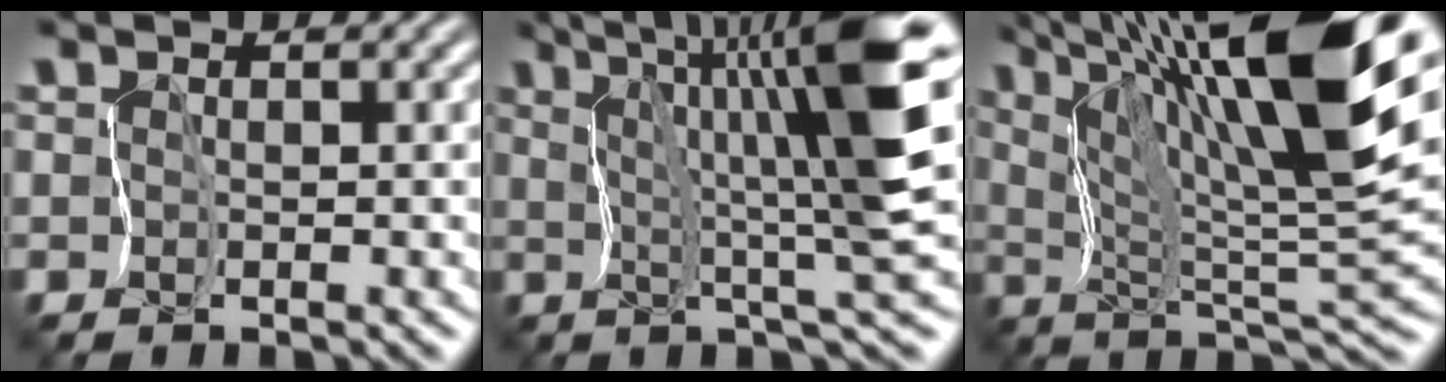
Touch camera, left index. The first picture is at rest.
{"total": 11.0, "force": [3.7, 0.8, 10.3], "torque": [-0.154, 0.008, 0.061]}
{"total": 16.5, "force": [8.7, 3.0, 13.7], "torque": [-0.213, 0.015, 0.147]}